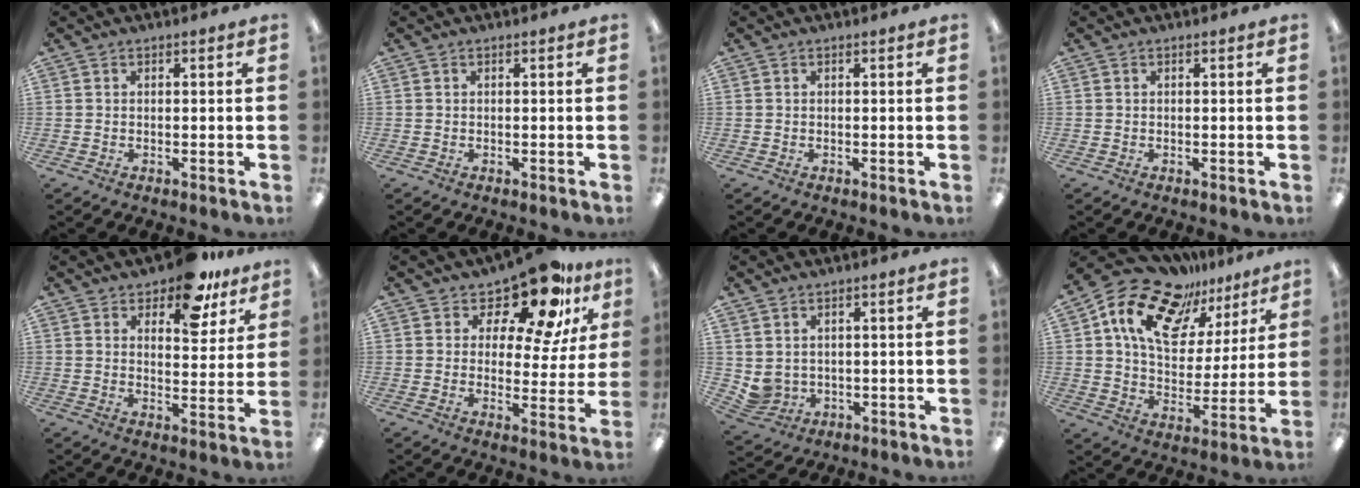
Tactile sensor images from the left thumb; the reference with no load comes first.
{"total": 0.0}
{"total": 0.0}
{"total": 0.0}
{"total": 11.2, "force": [8.7, 4.8, 5.2], "torque": [-0.074, -0.051, 0.155]}
{"total": 13.6, "force": [10.6, 5.4, 6.5], "torque": [-0.105, -0.079, 0.185]}
{"total": 3.5, "force": [1.6, 3.0, 0.8], "torque": [-0.031, -0.009, 0.031]}
{"total": 17.4, "force": [11.6, 9.9, 8.4], "torque": [-0.162, -0.065, 0.207]}